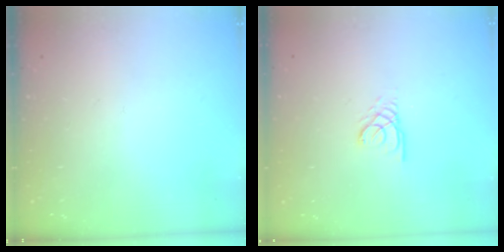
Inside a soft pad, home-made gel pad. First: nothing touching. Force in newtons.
{"total": 2.4, "press": 2.4, "slide": 0.3}